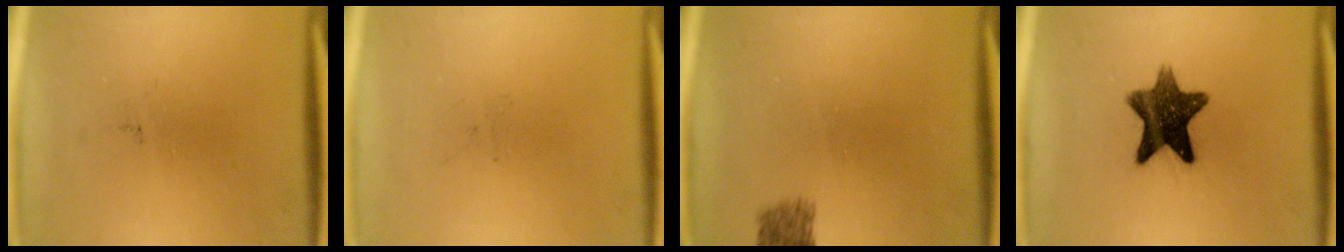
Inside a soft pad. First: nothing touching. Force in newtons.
{"total": 0.0}
{"total": 2.5}
{"total": 11.2}